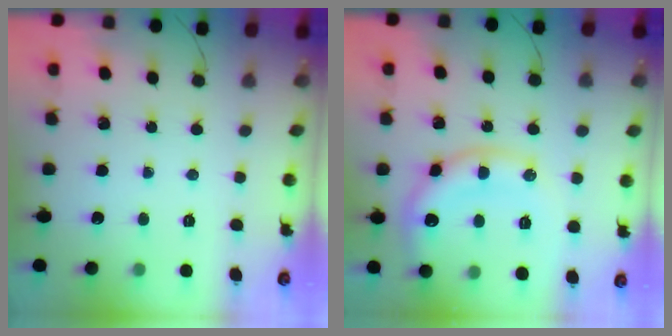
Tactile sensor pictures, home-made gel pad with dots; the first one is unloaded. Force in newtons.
{"total": 14.3, "press": 14.3, "slide": 1.3}